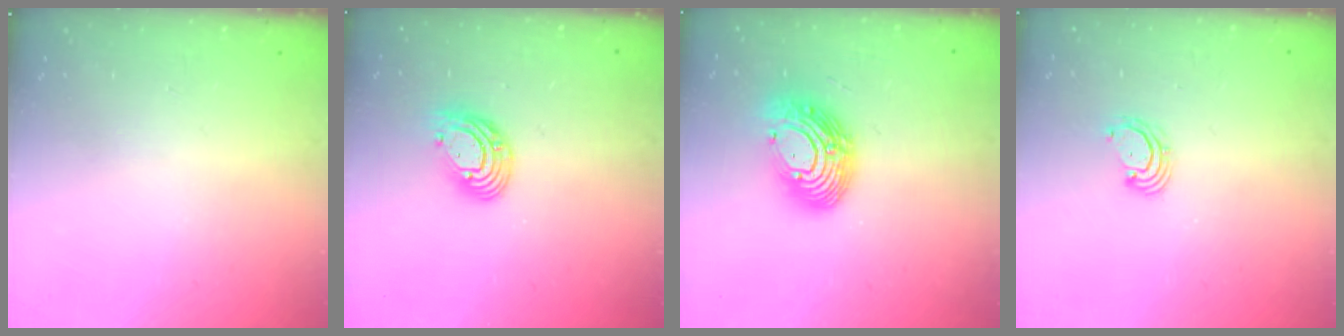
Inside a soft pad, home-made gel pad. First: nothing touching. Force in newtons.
{"total": 9.4, "press": 9.4, "slide": 0.8}
{"total": 14.5, "press": 14.4, "slide": 1.3}
{"total": 2.5, "press": 2.5, "slide": 0.3}